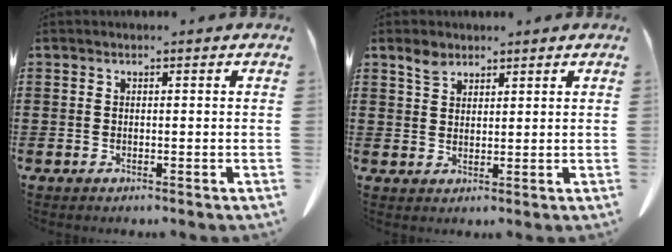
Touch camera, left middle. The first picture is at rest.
{"total": 2.8, "force": [2.1, 1.5, 1.2], "torque": [-0.029, 0.005, 0.040]}